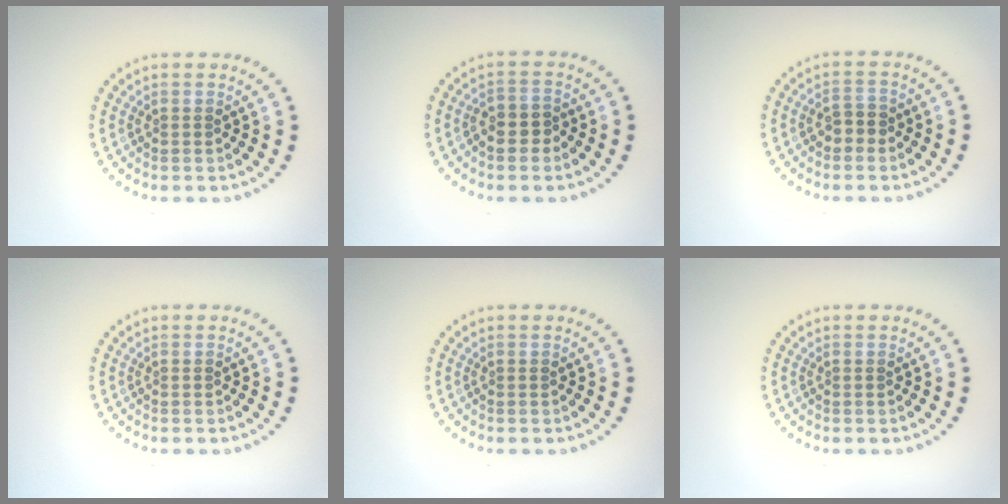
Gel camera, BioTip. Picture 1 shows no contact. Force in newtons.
{"total": 1.7, "press": 1.6, "slide": 0.8}
{"total": 1.9, "press": 1.8, "slide": 0.6}
{"total": 0.0}
{"total": 0.0}
{"total": 0.0}